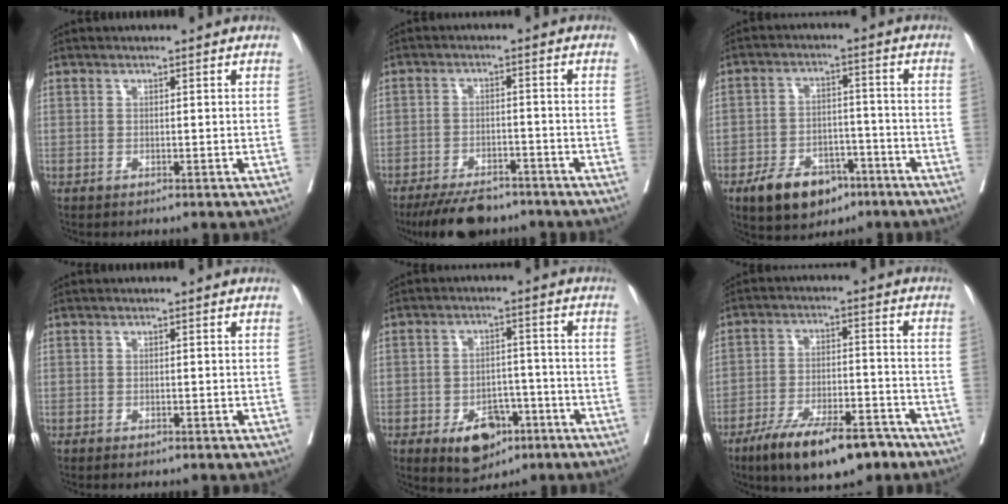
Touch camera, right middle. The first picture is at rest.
{"total": 8.6, "force": [-7.1, 3.2, 3.5], "torque": [-0.052, -0.008, -0.115]}
{"total": 9.5, "force": [-5.8, 5.4, 5.2], "torque": [-0.087, 0.004, -0.088]}
{"total": 0.7, "force": [-0.5, 0.2, 0.4], "torque": [-0.008, -0.002, -0.004]}
{"total": 8.3, "force": [-4.4, 4.9, 5.0], "torque": [-0.070, 0.005, -0.062]}
{"total": 13.8, "force": [-9.8, 4.2, 8.8], "torque": [-0.140, -0.008, -0.162]}